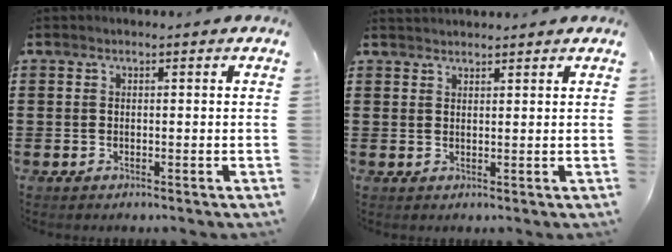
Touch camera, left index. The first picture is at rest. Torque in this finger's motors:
{"motor_torque": [0.14, 0.09, -0.03, 0.01]}